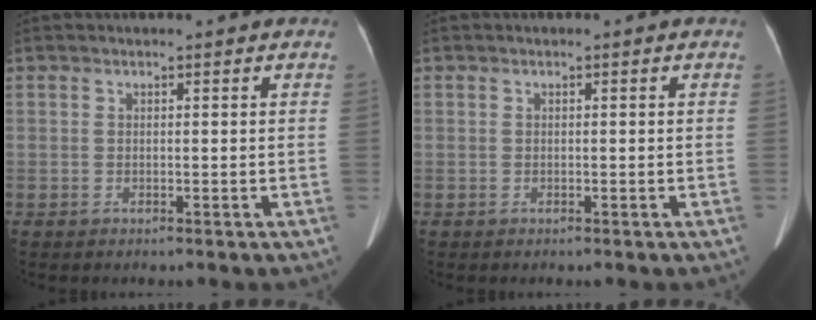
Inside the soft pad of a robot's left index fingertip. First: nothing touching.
{"total": 0.0}